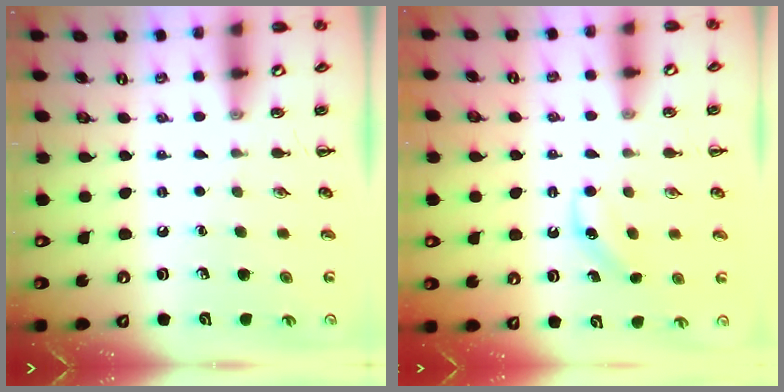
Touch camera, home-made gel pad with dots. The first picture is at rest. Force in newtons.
{"total": 4.1, "press": 4.0, "slide": 1.1}